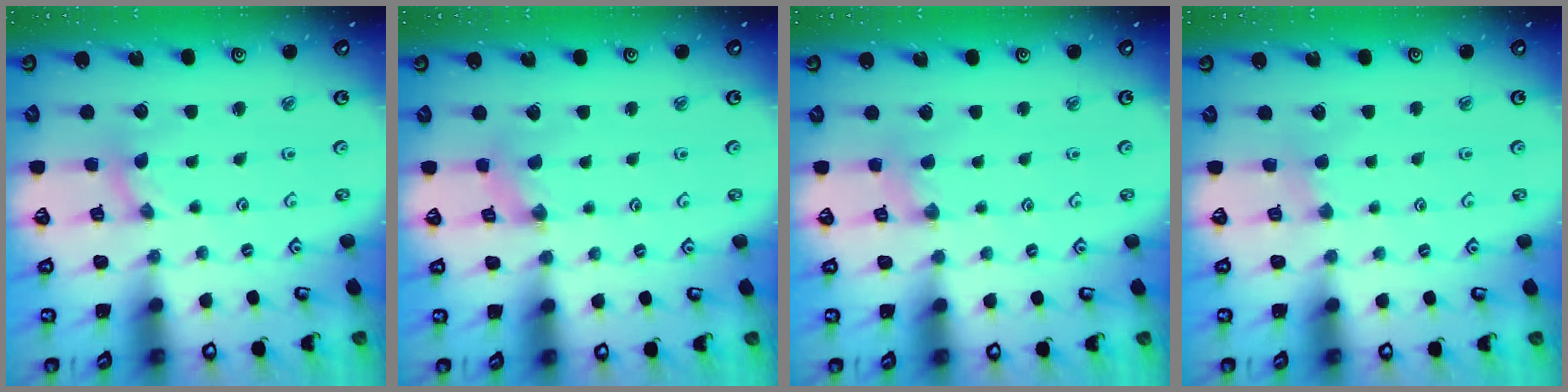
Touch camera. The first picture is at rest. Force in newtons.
{"total": 0.7, "press": 0.6, "slide": 0.3}
{"total": 1.5, "press": 1.5, "slide": 0.3}
{"total": 2.0, "press": 2.0, "slide": 0.3}